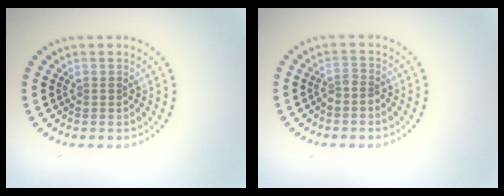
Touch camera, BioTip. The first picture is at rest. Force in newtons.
{"total": 1.0, "press": 0.7, "slide": 0.7}